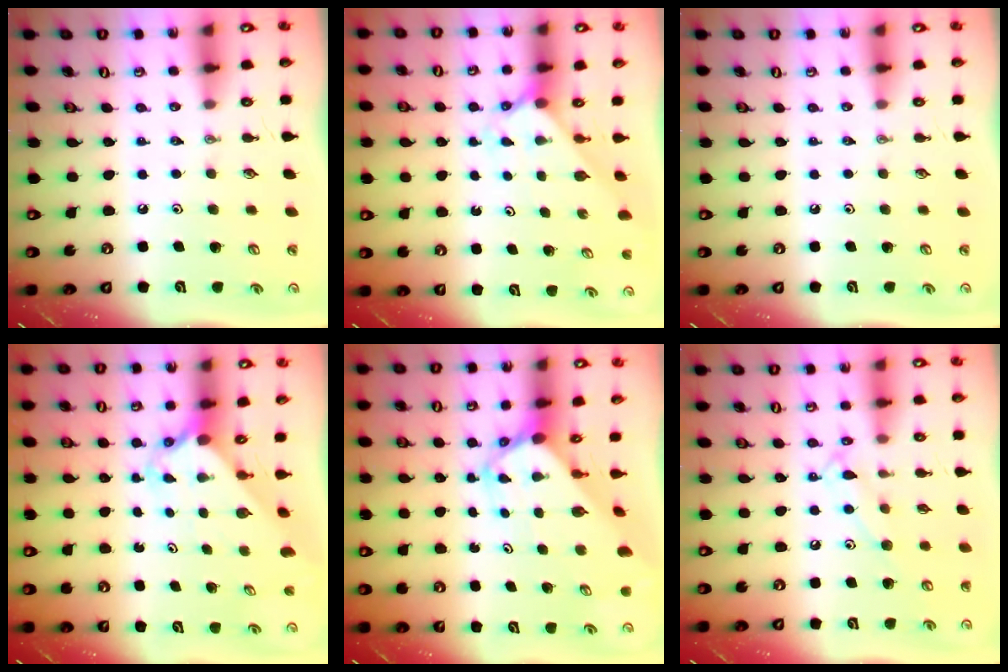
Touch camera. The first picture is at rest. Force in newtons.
{"total": 2.1, "press": 2.1, "slide": 0.2}
{"total": 0.0}
{"total": 2.0, "press": 2.0, "slide": 0.2}
{"total": 3.0, "press": 2.9, "slide": 0.4}
{"total": 9.8, "press": 9.8, "slide": 0.6}